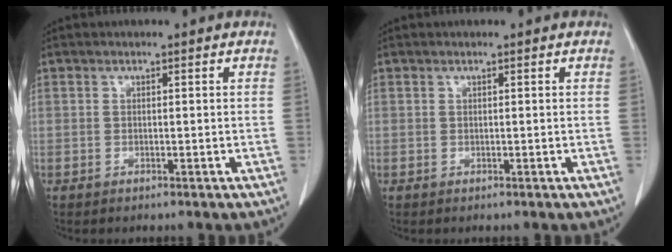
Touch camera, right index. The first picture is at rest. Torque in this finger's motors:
{"motor_torque": [-0.07, 0.04, -0.01, 0.00]}